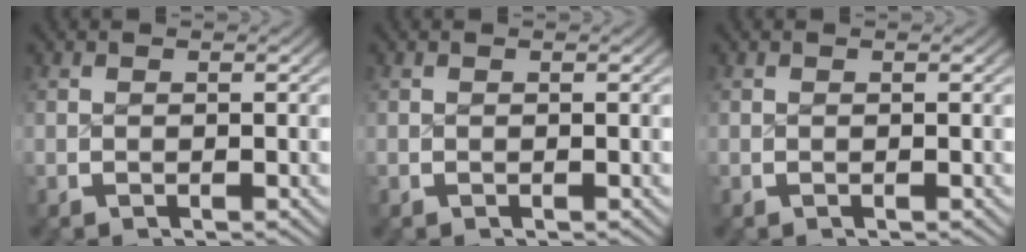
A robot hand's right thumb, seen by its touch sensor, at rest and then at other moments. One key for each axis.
{"total": 0.0}
{"total": 0.0}